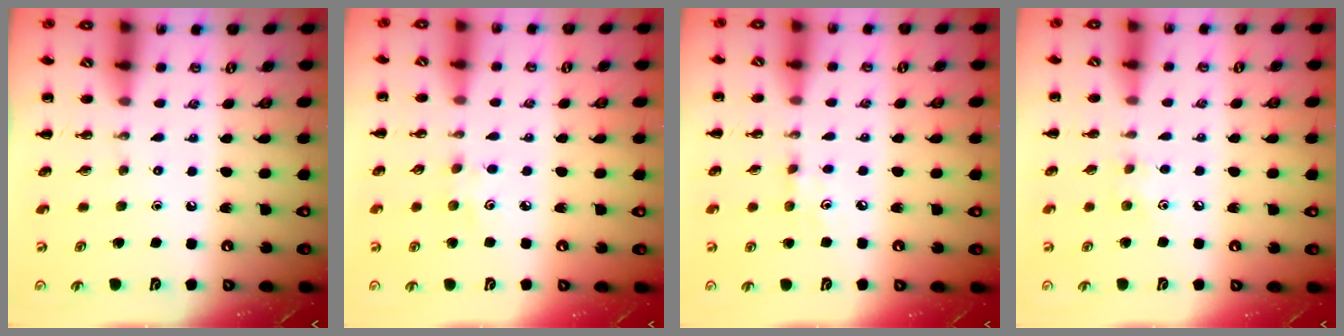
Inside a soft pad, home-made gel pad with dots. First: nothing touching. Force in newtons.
{"total": 2.9, "press": 2.8, "slide": 0.8}
{"total": 4.3, "press": 4.0, "slide": 1.4}
{"total": 5.2, "press": 5.1, "slide": 1.3}